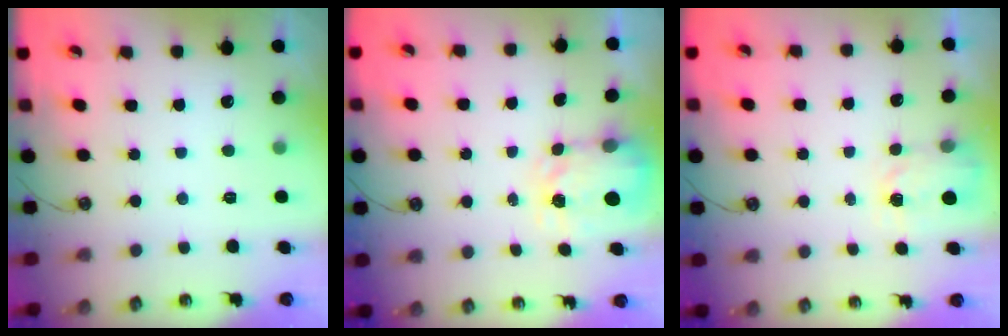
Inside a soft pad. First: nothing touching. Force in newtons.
{"total": 3.8, "press": 3.7, "slide": 0.5}
{"total": 2.6, "press": 2.6, "slide": 0.4}